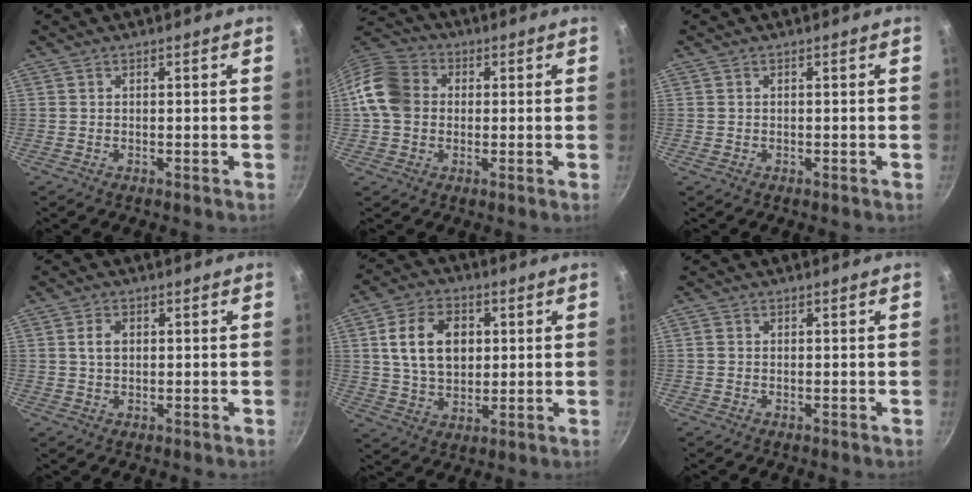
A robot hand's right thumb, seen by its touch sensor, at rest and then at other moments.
{"total": 11.1, "force": [0.4, 9.2, 6.3], "torque": [-0.099, 0.021, -0.011]}
{"total": 0.0}
{"total": 2.9, "force": [0.6, 2.0, 2.0], "torque": [-0.030, 0.002, 0.011]}
{"total": 12.6, "force": [2.5, 8.9, 8.5], "torque": [-0.126, -0.001, 0.044]}
{"total": 0.7, "force": [0.0, 0.6, 0.2], "torque": [-0.003, 0.002, -0.002]}